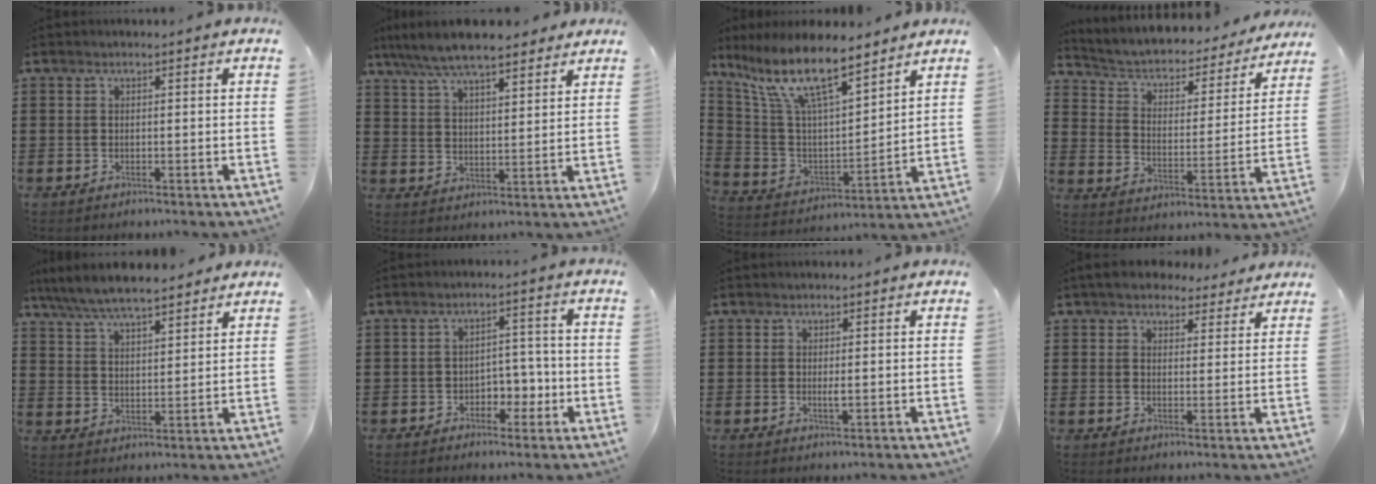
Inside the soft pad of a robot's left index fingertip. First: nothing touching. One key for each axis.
{"total": 7.8, "fx": 6.9, "fy": 1.4, "fz": 3.2, "tx": -0.086, "ty": -0.017, "tz": 0.127}
{"total": 12.5, "fx": 9.0, "fy": 2.8, "fz": 8.2, "tx": -0.197, "ty": -0.048, "tz": 0.152}
{"total": 3.2, "fx": 2.5, "fy": 1.5, "fz": 1.3, "tx": -0.043, "ty": -0.022, "tz": 0.031}
{"total": 7.1, "fx": 6.5, "fy": 1.1, "fz": 2.6, "tx": -0.073, "ty": -0.020, "tz": 0.117}
{"total": 4.1, "fx": -2.0, "fy": 2.9, "fz": 2.2, "tx": -0.038, "ty": 0.005, "tz": -0.044}
{"total": 1.3, "fx": 0.0, "fy": 0.2, "fz": 1.3, "tx": -0.024, "ty": -0.002, "tz": 0.001}
{"total": 4.9, "fx": 4.3, "fy": 1.9, "fz": 1.5, "tx": -0.043, "ty": -0.003, "tz": 0.081}